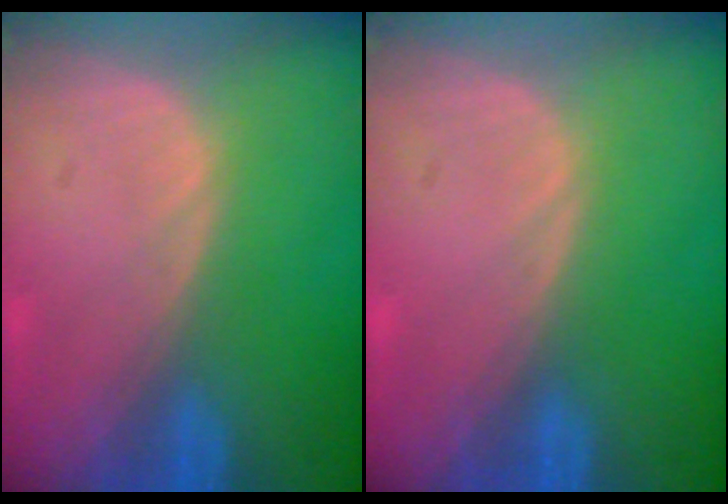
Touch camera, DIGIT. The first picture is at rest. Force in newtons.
{"total": 0.0}